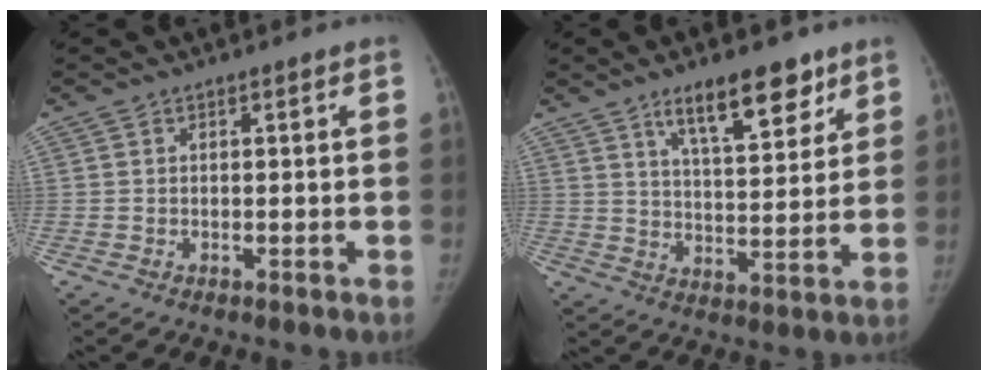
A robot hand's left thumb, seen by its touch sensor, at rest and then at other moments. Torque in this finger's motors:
{"motor_torque": [0.14, 0.15, 0.82, -0.55, 0.05]}